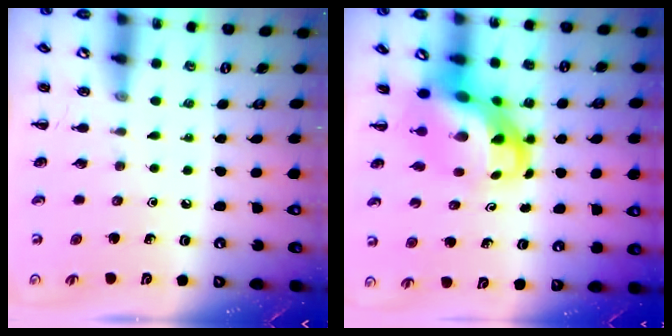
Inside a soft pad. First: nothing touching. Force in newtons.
{"total": 7.9, "press": 7.5, "slide": 2.3}